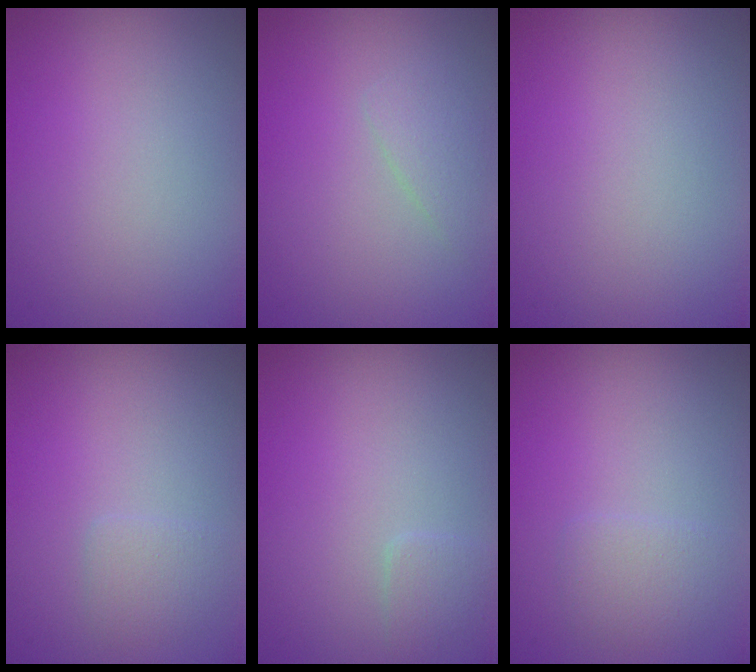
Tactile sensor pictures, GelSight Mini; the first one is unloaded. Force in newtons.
{"total": 1.4, "press": 1.4, "slide": 0.0}
{"total": 0.0}
{"total": 1.3, "press": 1.3, "slide": 0.1}
{"total": 1.0, "press": 1.0, "slide": 0.0}
{"total": 1.6, "press": 1.6, "slide": 0.0}